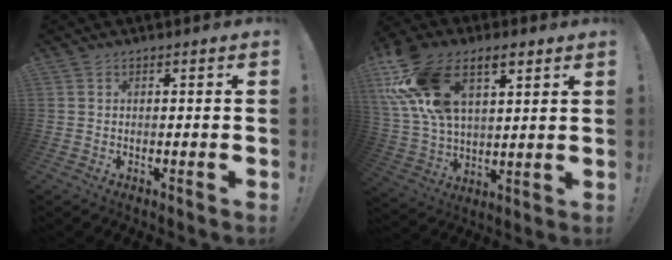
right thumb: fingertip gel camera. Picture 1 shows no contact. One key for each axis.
{"total": 19.9, "fx": 9.8, "fy": 11.5, "fz": 13.0, "tx": -0.250, "ty": -0.037, "tz": 0.178}